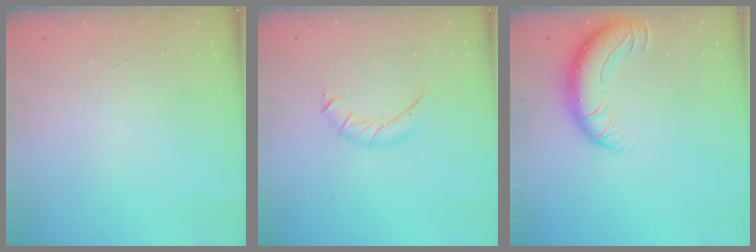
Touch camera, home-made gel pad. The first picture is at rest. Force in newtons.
{"total": 7.1, "press": 7.0, "slide": 0.6}
{"total": 11.2, "press": 10.8, "slide": 2.9}